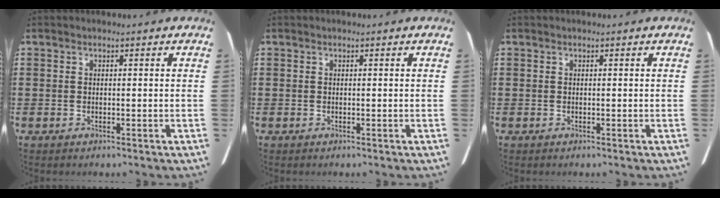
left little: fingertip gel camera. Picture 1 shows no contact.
{"total": 0.0}
{"total": 0.0}